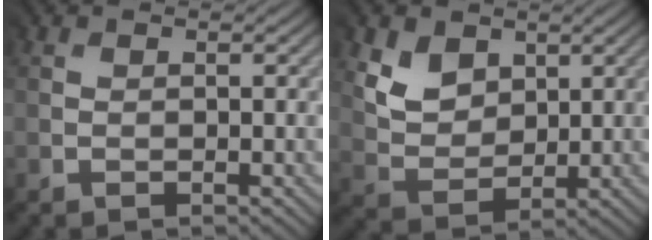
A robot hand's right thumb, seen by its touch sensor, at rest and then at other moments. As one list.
[{"total": 4.8, "force": [3.1, 3.5, 1.4], "torque": [-0.061, -0.009, 0.051]}]